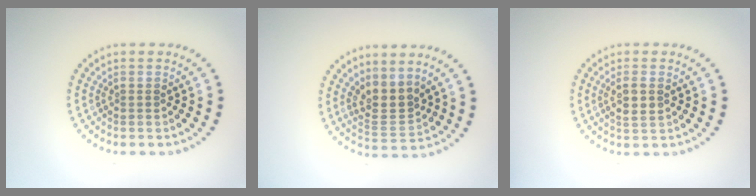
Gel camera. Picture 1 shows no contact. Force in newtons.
{"total": 3.0, "press": 2.4, "slide": 1.7}
{"total": 2.1, "press": 2.0, "slide": 0.6}